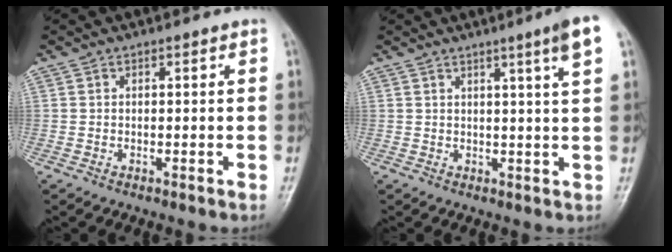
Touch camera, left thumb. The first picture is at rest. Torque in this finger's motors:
{"motor_torque": [1.19, 1.11, 0.58, -0.53, 0.00]}